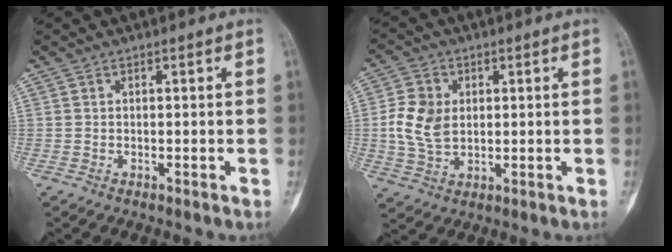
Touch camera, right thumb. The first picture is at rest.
{"total": 8.1, "force": [0.8, 5.8, 5.5], "torque": [-0.099, -0.002, 0.018]}